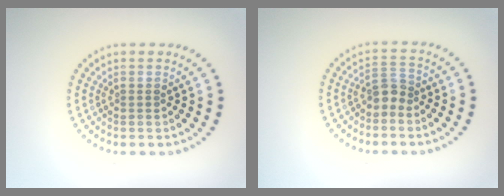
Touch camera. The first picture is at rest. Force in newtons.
{"total": 1.9, "press": 1.5, "slide": 1.1}